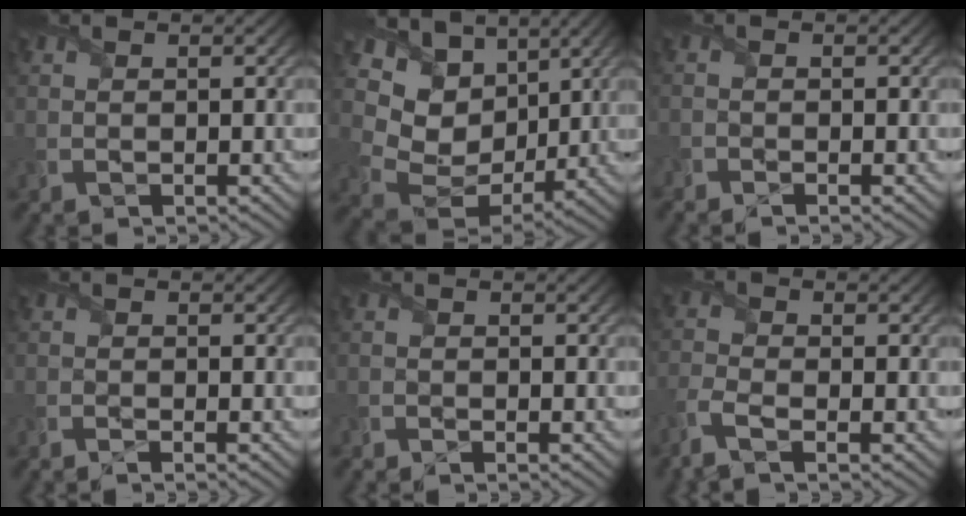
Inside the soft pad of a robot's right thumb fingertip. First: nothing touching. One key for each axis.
{"total": 13.2, "fx": 4.4, "fy": 10.2, "fz": 7.2, "tx": -0.195, "ty": 0.009, "tz": 0.088}
{"total": 1.2, "fx": -1.2, "fy": 0.1, "fz": 0.2, "tx": -0.007, "ty": -0.005, "tz": -0.028}
{"total": 1.0, "fx": -0.9, "fy": -0.3, "fz": 0.4, "tx": -0.011, "ty": -0.002, "tz": -0.020}
{"total": 1.1, "fx": -1.1, "fy": -0.1, "fz": 0.1, "tx": -0.004, "ty": -0.004, "tz": -0.026}
{"total": 4.0, "fx": -2.7, "fy": 1.1, "fz": 2.8, "tx": -0.077, "ty": -0.010, "tz": -0.070}